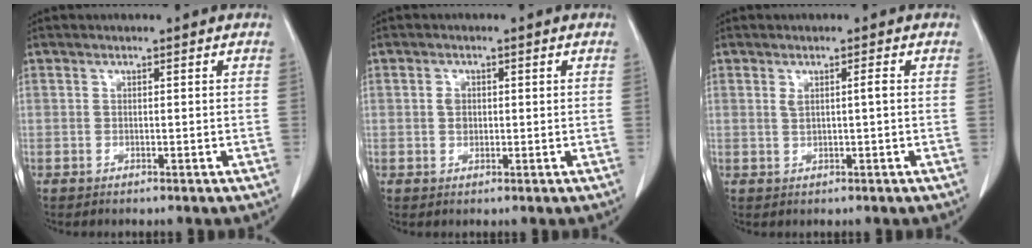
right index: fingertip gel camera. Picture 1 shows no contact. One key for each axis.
{"total": 1.7, "fx": 0.1, "fy": 1.3, "fz": 1.1, "tx": -0.018, "ty": 0.003, "tz": 0.002}
{"total": 1.7, "fx": 0.3, "fy": 0.1, "fz": 1.7, "tx": -0.032, "ty": 0.005, "tz": 0.009}